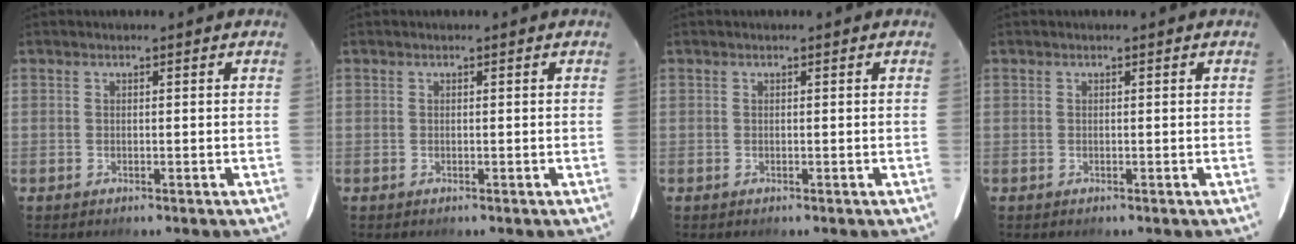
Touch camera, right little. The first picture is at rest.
{"total": 0.0}
{"total": 0.0}
{"total": 0.0}